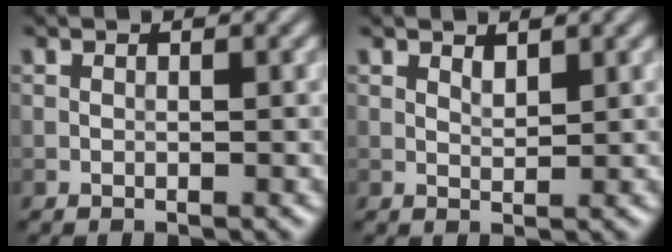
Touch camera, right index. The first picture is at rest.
{"total": 1.1, "force": [0.8, 0.4, 0.6], "torque": [-0.014, -0.003, 0.016]}